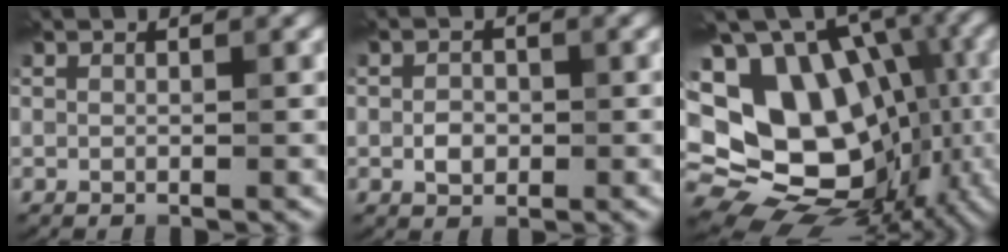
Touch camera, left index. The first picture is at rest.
{"total": 1.8, "force": [-0.4, 1.4, 1.1], "torque": [-0.020, -0.001, -0.011]}
{"total": 19.4, "force": [0.0, 14.4, 13.0], "torque": [-0.205, 0.024, 0.015]}